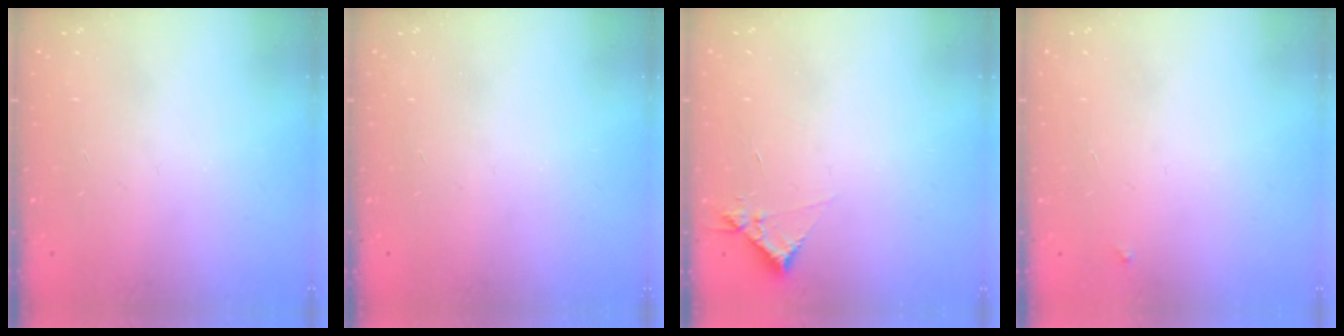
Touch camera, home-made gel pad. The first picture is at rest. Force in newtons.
{"total": 0.0}
{"total": 3.9, "press": 3.9, "slide": 0.5}
{"total": 2.5, "press": 2.4, "slide": 0.4}